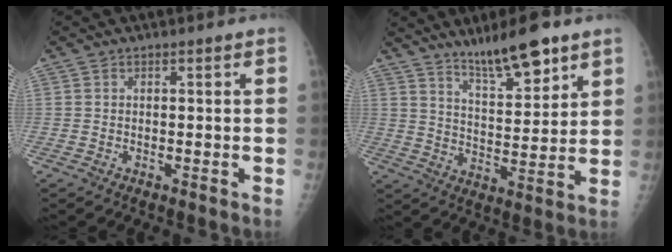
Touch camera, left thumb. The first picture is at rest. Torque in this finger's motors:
{"motor_torque": [0.01, 0.44, -0.13, -0.28, 0.08]}